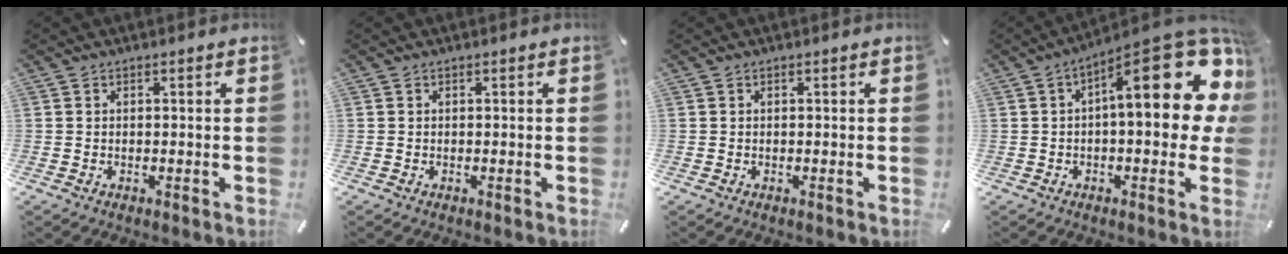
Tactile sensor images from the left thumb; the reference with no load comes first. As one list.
[{"total": 0.0}, {"total": 0.0}, {"total": 23.5, "force": [6.9, 9.3, 20.4], "torque": [-0.264, -0.055, 0.115]}]